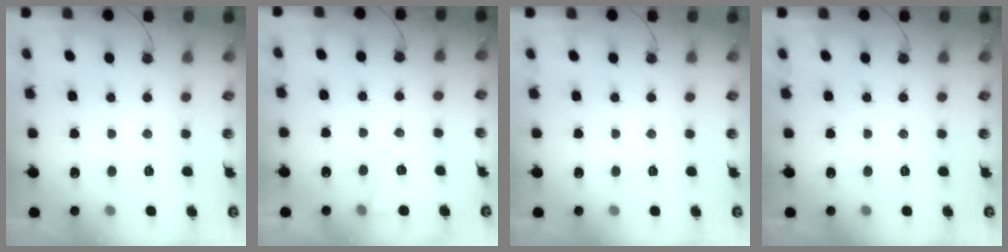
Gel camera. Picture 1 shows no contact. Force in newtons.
{"total": 6.0, "press": 3.9, "slide": 4.5}
{"total": 0.0}
{"total": 0.0}